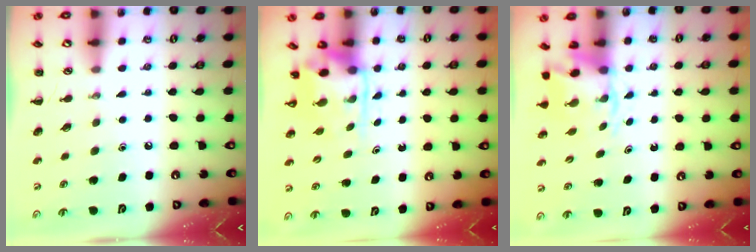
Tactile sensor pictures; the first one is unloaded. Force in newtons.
{"total": 3.5, "press": 3.4, "slide": 0.8}
{"total": 5.1, "press": 5.1, "slide": 0.5}